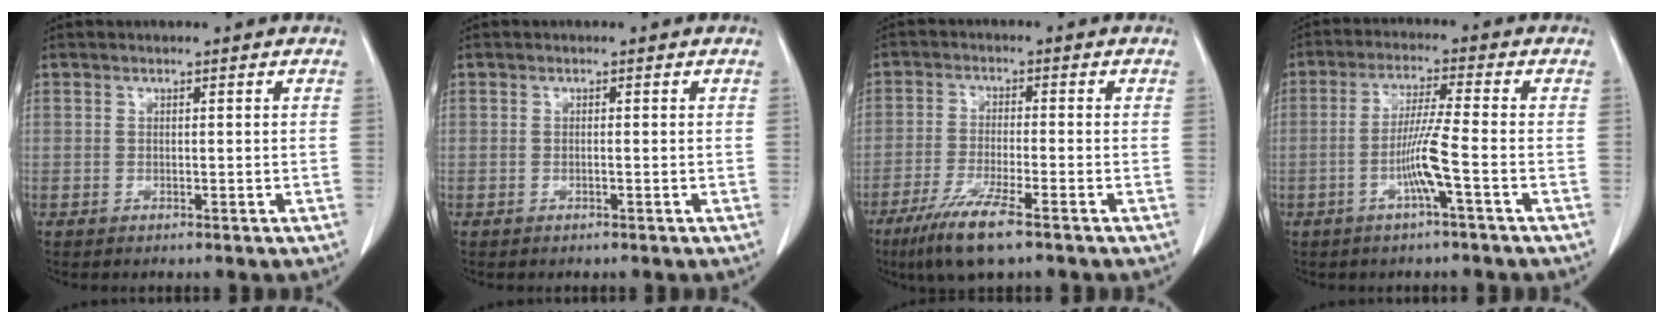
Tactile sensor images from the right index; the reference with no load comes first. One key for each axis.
{"total": 0.0}
{"total": 8.1, "fx": -5.3, "fy": 0.5, "fz": 6.2, "tx": -0.123, "ty": -0.022, "tz": -0.093}
{"total": 6.4, "fx": -2.2, "fy": -1.0, "fz": 5.9, "tx": -0.118, "ty": -0.002, "tz": -0.044}